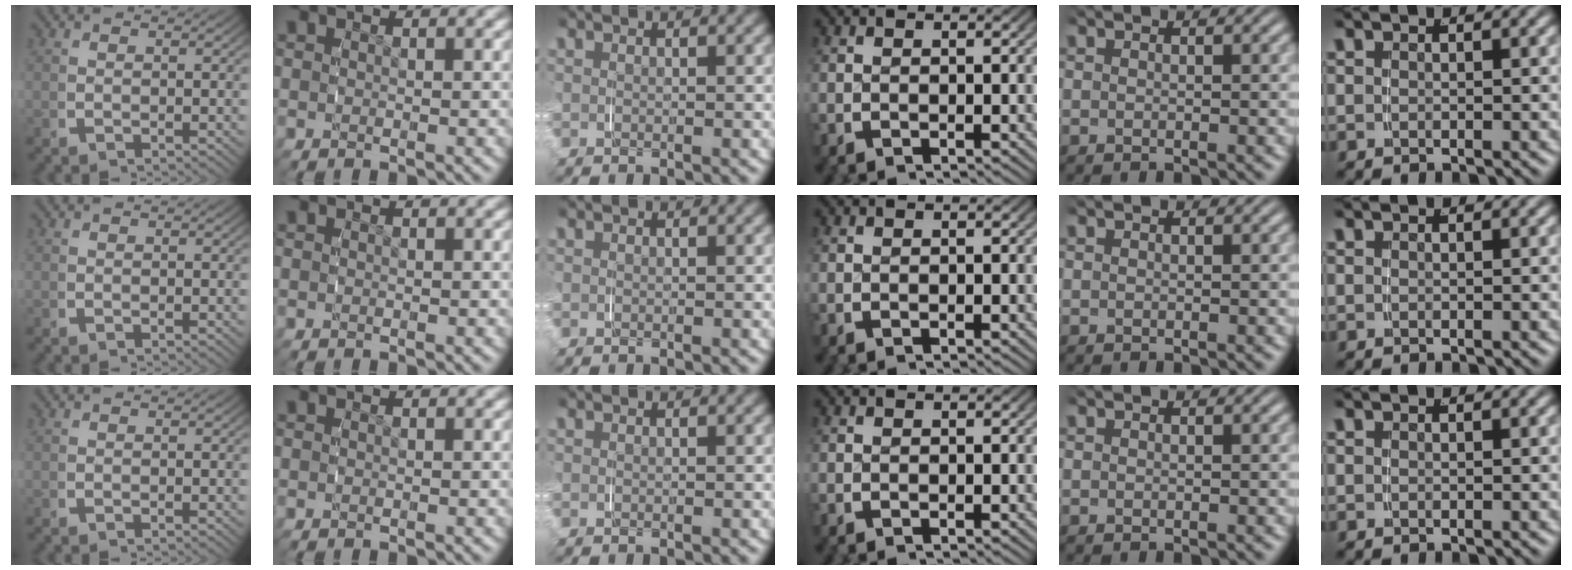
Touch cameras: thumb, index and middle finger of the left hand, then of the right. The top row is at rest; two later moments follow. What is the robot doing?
{"motion": "grasp_and_lifting", "object": "jewelry box"}